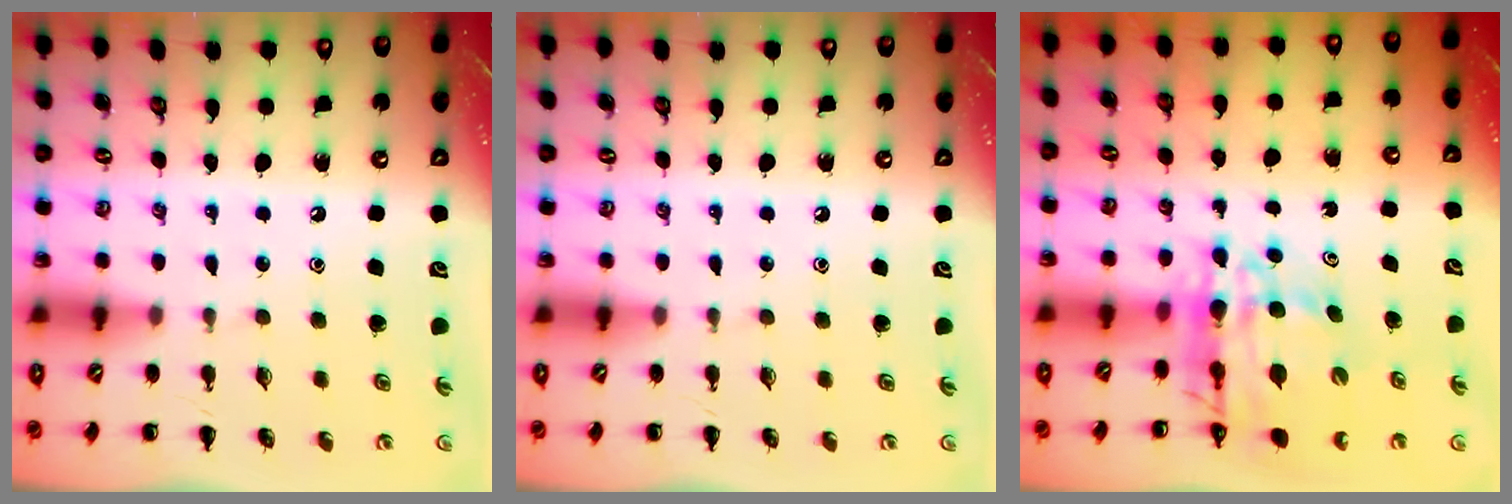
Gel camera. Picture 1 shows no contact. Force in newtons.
{"total": 0.0}
{"total": 13.8, "press": 13.2, "slide": 4.0}